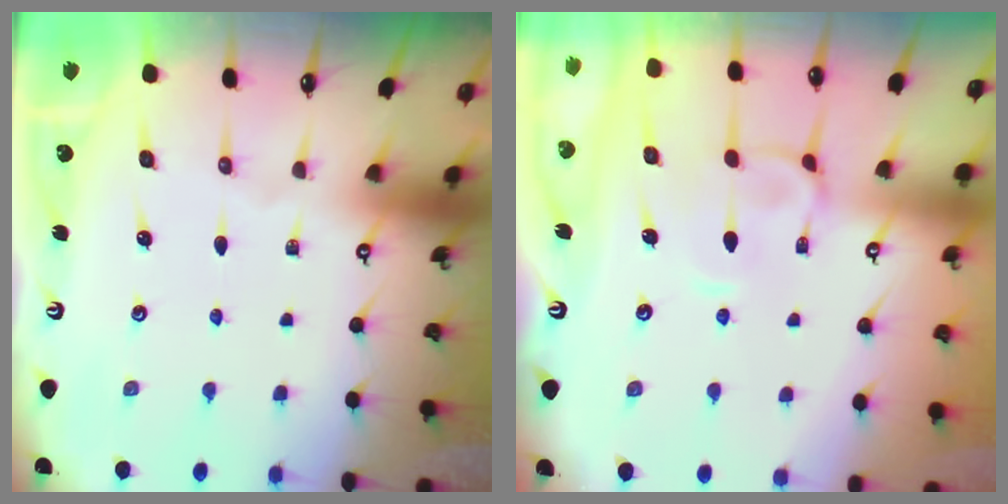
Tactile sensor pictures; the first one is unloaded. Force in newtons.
{"total": 1.8, "press": 1.5, "slide": 0.9}